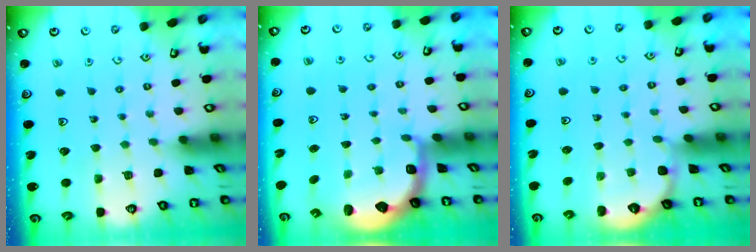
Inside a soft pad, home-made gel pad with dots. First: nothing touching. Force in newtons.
{"total": 2.6, "press": 2.0, "slide": 1.7}
{"total": 1.3, "press": 1.3, "slide": 0.1}